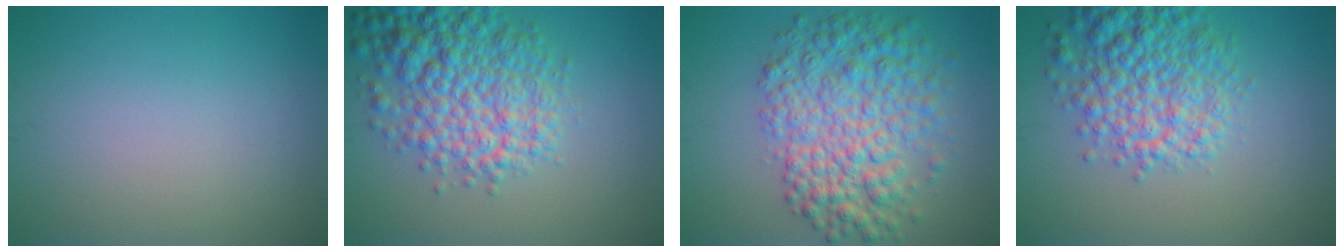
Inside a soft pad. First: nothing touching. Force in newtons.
{"total": 8.1, "press": 8.1, "slide": 0.3}
{"total": 7.8, "press": 7.8, "slide": 0.0}
{"total": 6.9, "press": 6.9, "slide": 0.4}